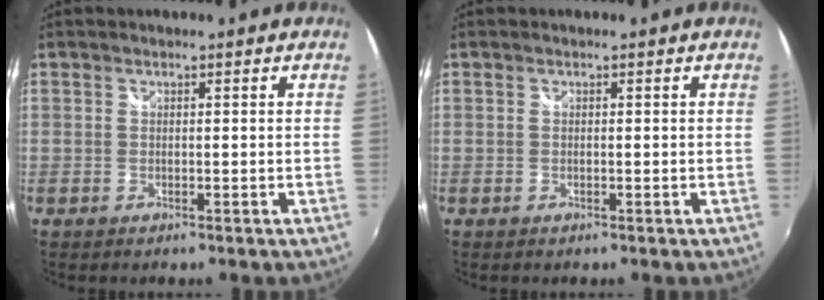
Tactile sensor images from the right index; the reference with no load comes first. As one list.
[{"total": 0.0}]